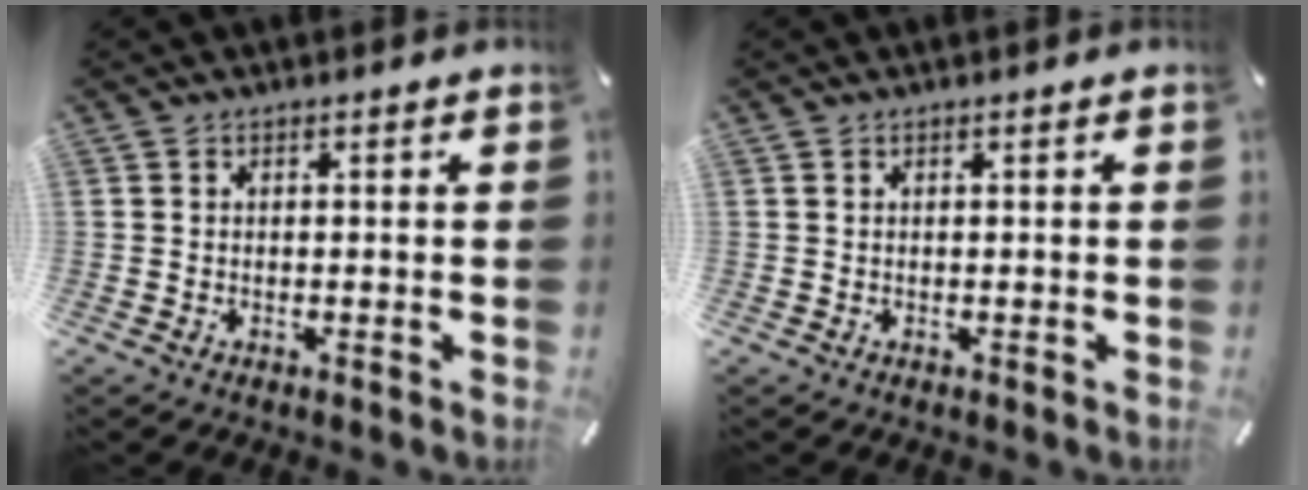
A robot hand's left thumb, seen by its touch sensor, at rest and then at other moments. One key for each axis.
{"total": 0.0}